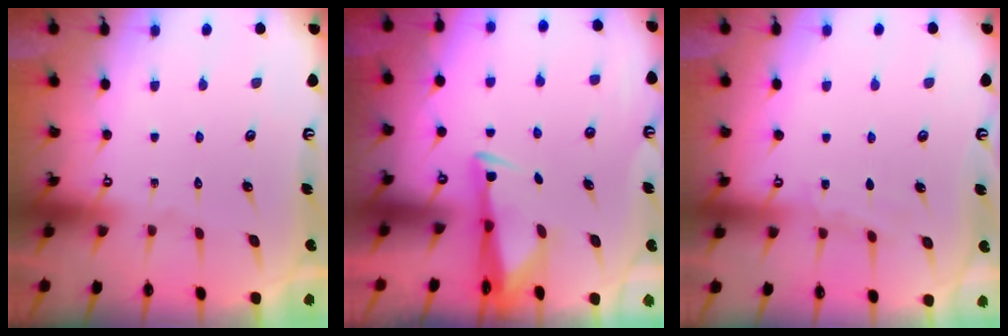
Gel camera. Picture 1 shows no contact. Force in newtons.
{"total": 3.0, "press": 2.8, "slide": 0.9}
{"total": 4.8, "press": 4.8, "slide": 0.5}